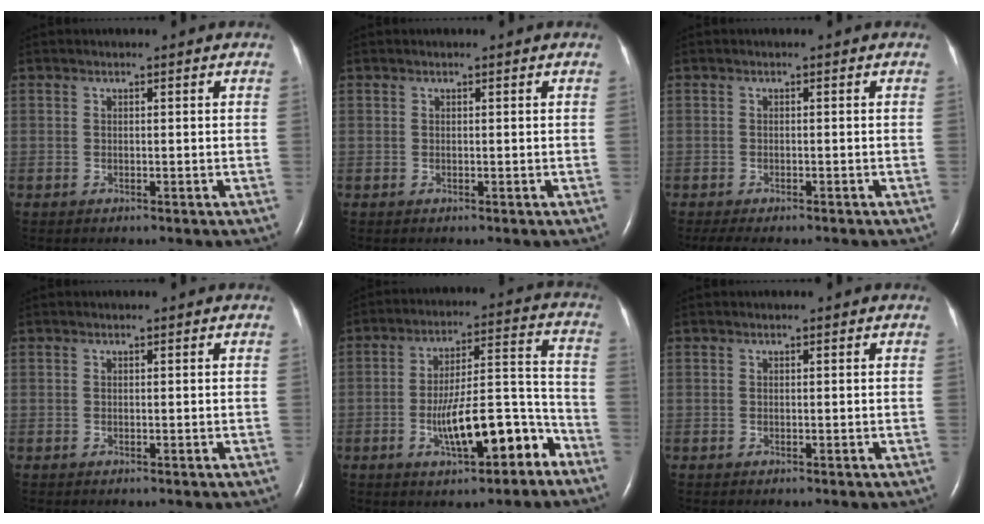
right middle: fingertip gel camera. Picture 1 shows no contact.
{"total": 0.0}
{"total": 6.2, "force": [-5.2, 1.7, 3.0], "torque": [-0.043, -0.008, -0.072]}
{"total": 0.0}
{"total": 12.6, "force": [-6.3, 3.2, 10.4], "torque": [-0.167, 0.027, -0.092]}
{"total": 0.0}